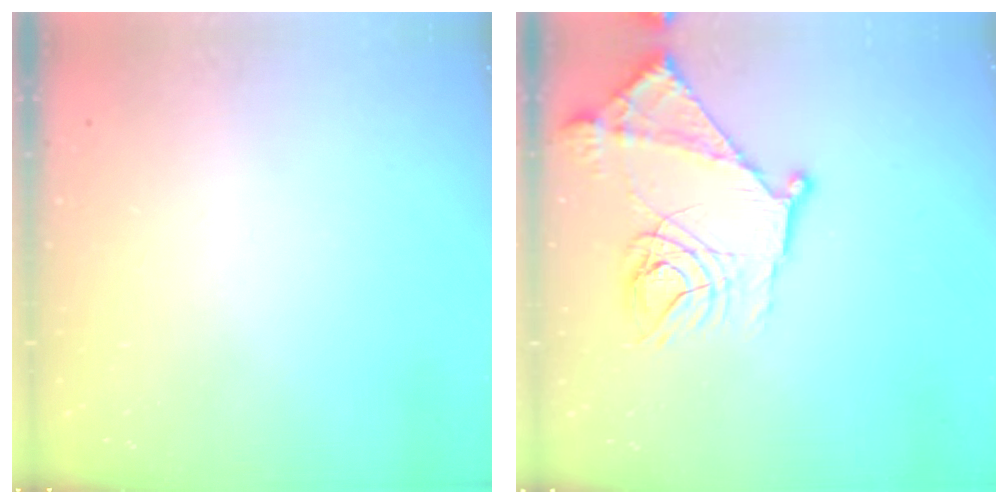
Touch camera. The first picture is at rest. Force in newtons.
{"total": 16.5, "press": 16.5, "slide": 1.3}